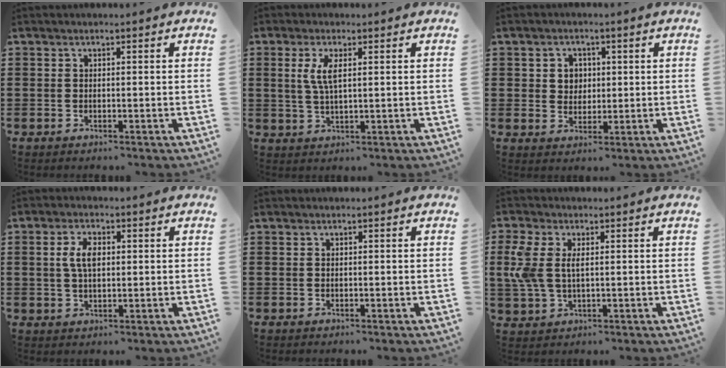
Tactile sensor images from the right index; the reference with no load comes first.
{"total": 4.2, "force": [1.2, 1.2, 3.8], "torque": [-0.081, 0.005, 0.020]}
{"total": 3.4, "force": [0.7, 3.1, 1.1], "torque": [-0.035, 0.012, 0.010]}
{"total": 4.6, "force": [0.7, 2.3, 3.9], "torque": [-0.082, 0.012, 0.010]}
{"total": 0.0}
{"total": 5.4, "force": [1.2, 2.8, 4.4], "torque": [-0.121, -0.003, 0.012]}